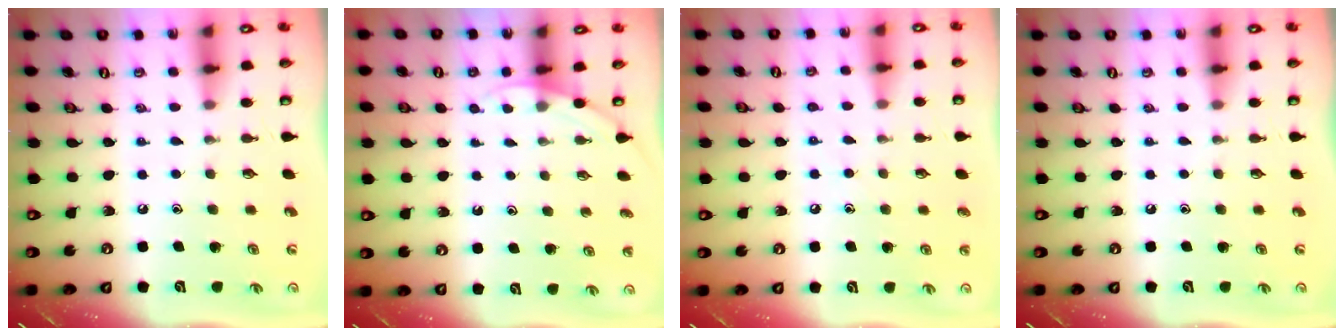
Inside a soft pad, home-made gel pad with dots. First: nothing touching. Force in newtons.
{"total": 2.5, "press": 2.5, "slide": 0.1}
{"total": 5.7, "press": 5.6, "slide": 0.6}
{"total": 0.0}